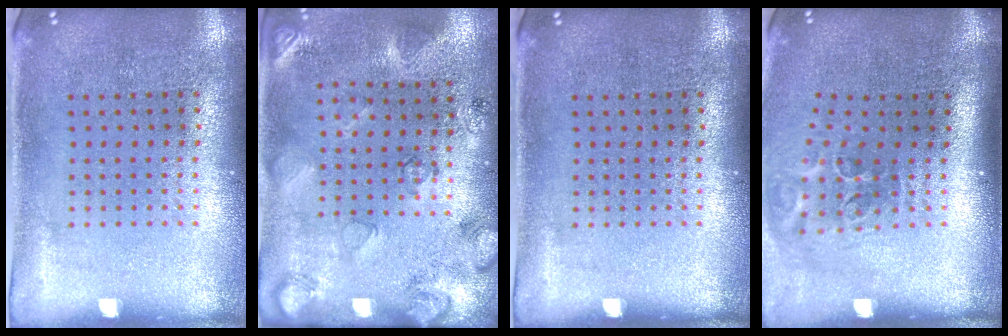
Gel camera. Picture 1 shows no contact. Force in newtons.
{"total": 2.5, "press": 2.0, "slide": 1.5}
{"total": 0.0}
{"total": 1.9, "press": 1.1, "slide": 1.5}